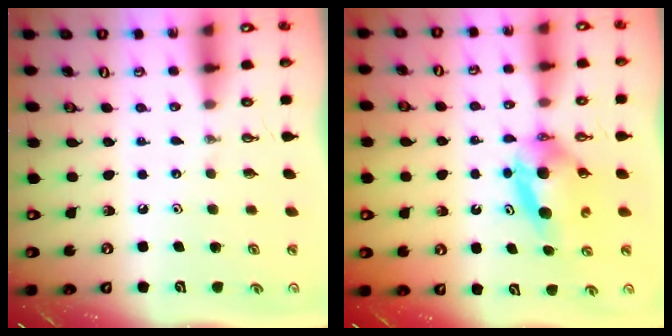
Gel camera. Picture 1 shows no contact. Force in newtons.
{"total": 6.9, "press": 5.6, "slide": 4.0}